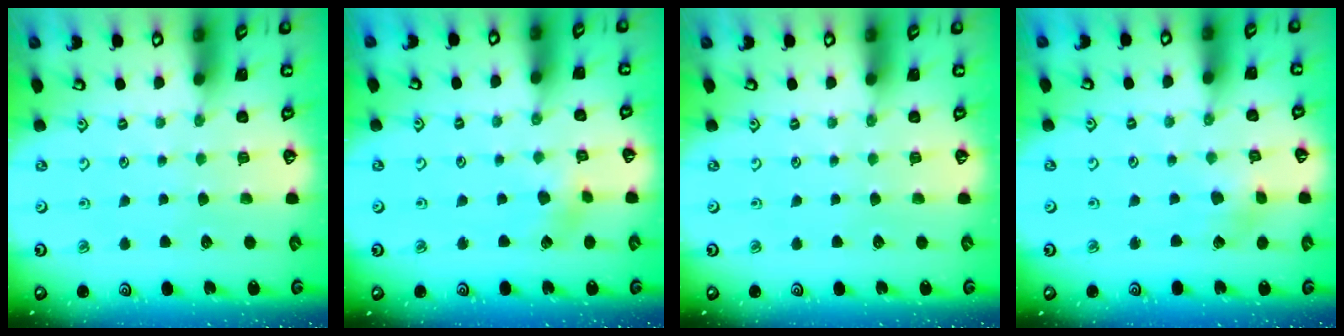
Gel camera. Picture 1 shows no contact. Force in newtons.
{"total": 3.5, "press": 3.5, "slide": 0.4}
{"total": 0.0}
{"total": 2.9, "press": 2.9, "slide": 0.1}